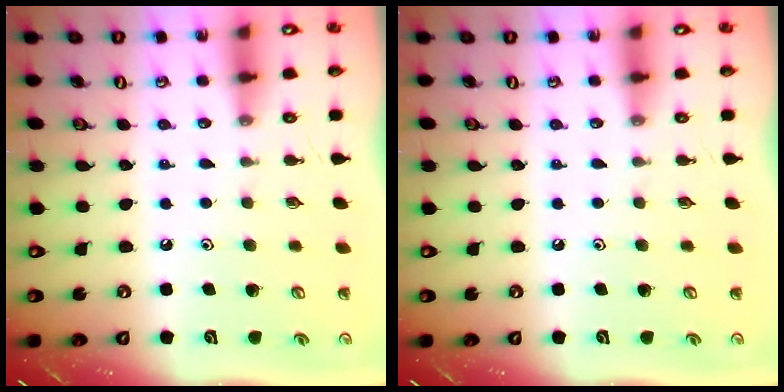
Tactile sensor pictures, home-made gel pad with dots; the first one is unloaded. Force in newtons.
{"total": 0.0}